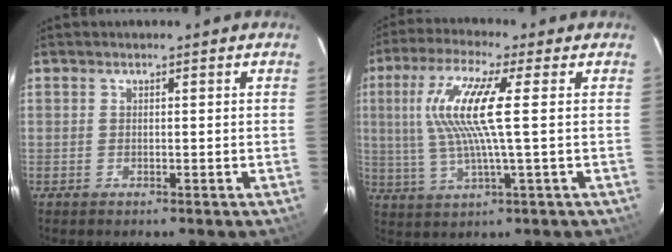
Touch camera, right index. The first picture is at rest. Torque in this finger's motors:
{"motor_torque": [1.33, -0.07, 0.75, 0.21]}